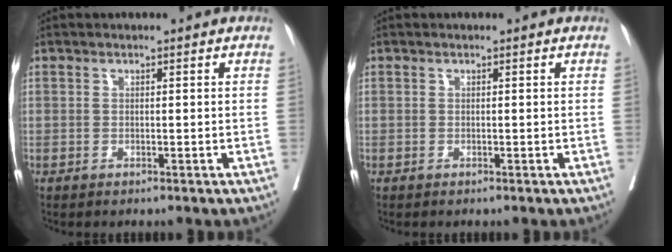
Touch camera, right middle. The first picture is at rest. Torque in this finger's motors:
{"motor_torque": [0.00, -0.02, -0.43, -0.19]}